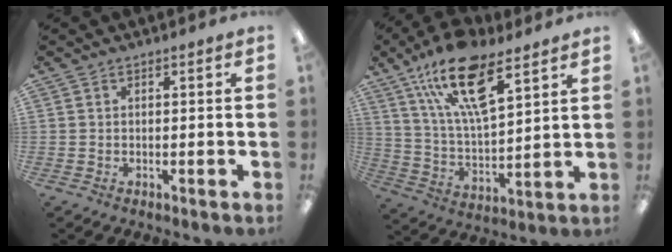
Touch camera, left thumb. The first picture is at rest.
{"total": 19.5, "force": [11.7, 7.5, 13.8], "torque": [-0.249, -0.043, 0.201]}